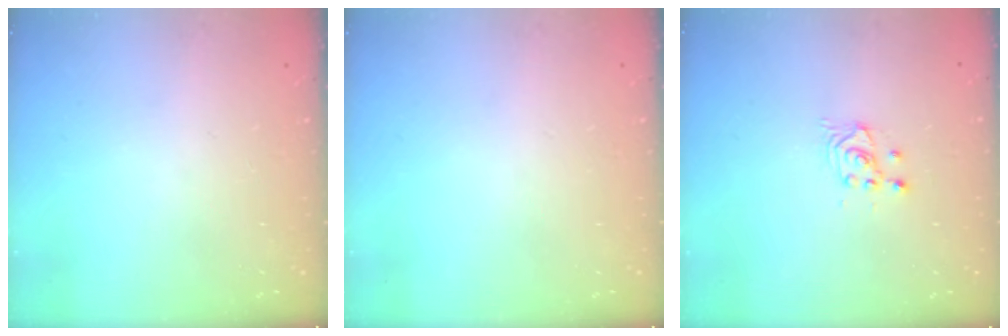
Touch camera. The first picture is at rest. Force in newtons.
{"total": 0.0}
{"total": 2.6, "press": 2.5, "slide": 0.3}